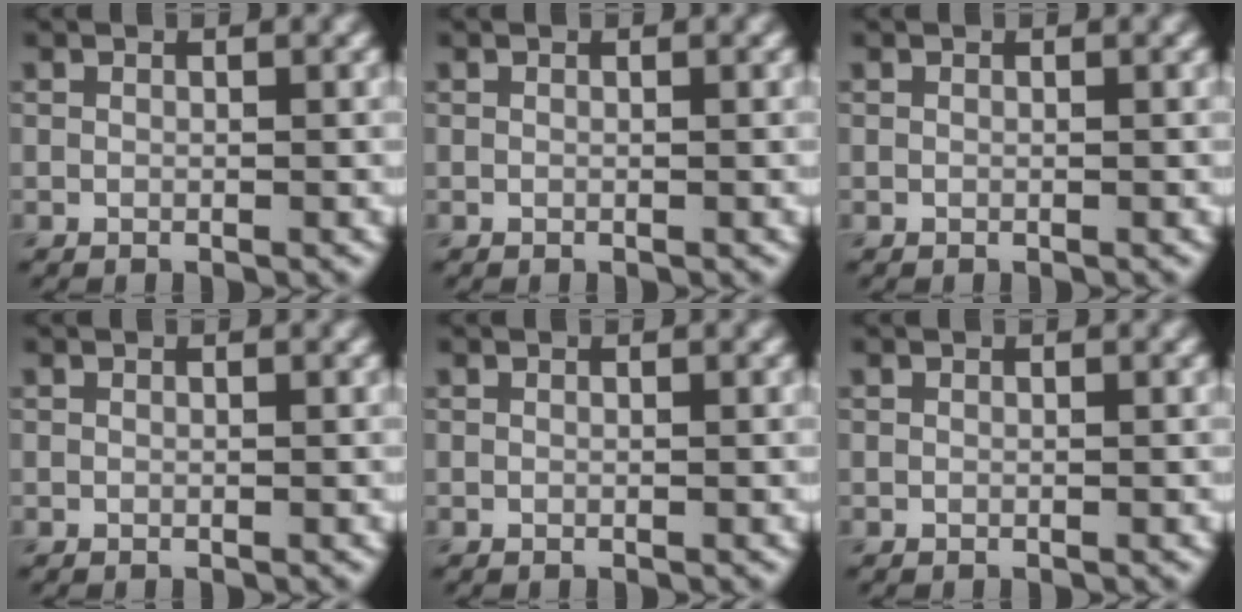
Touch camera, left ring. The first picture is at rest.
{"total": 0.0}
{"total": 0.0}
{"total": 0.0}
{"total": 0.0}
{"total": 0.0}